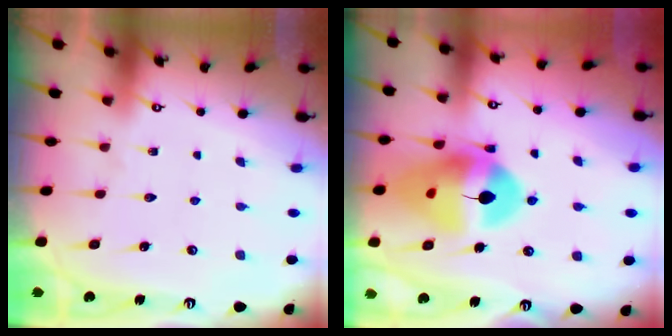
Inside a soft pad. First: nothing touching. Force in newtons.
{"total": 16.1, "press": 16.0, "slide": 1.7}